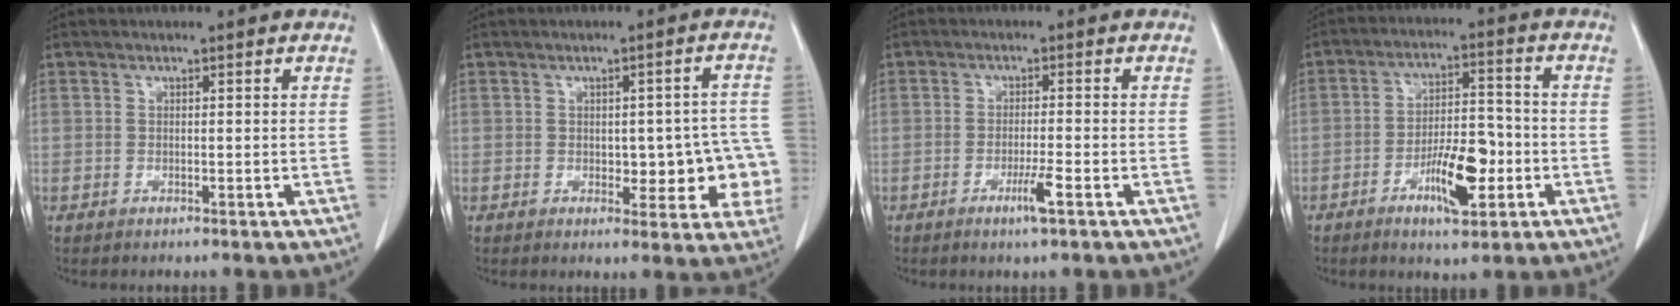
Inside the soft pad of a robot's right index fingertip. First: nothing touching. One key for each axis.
{"total": 8.5, "fx": -1.3, "fy": 4.1, "fz": 7.3, "tx": -0.059, "ty": 0.021, "tz": -0.010}
{"total": 3.4, "fx": -1.7, "fy": -0.4, "fz": 2.9, "tx": -0.055, "ty": -0.008, "tz": -0.033}
{"total": 9.1, "fx": -3.5, "fy": 2.8, "fz": 7.9, "tx": -0.142, "ty": 0.005, "tz": -0.056}